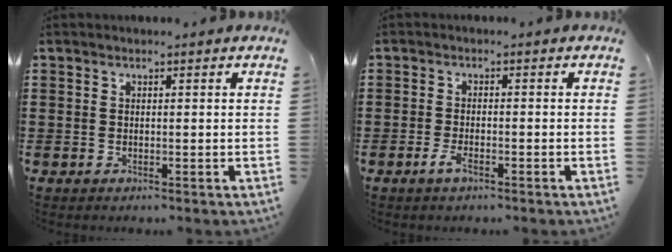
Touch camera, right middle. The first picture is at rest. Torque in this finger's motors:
{"motor_torque": [0.61, -0.45, 0.02, 0.05]}